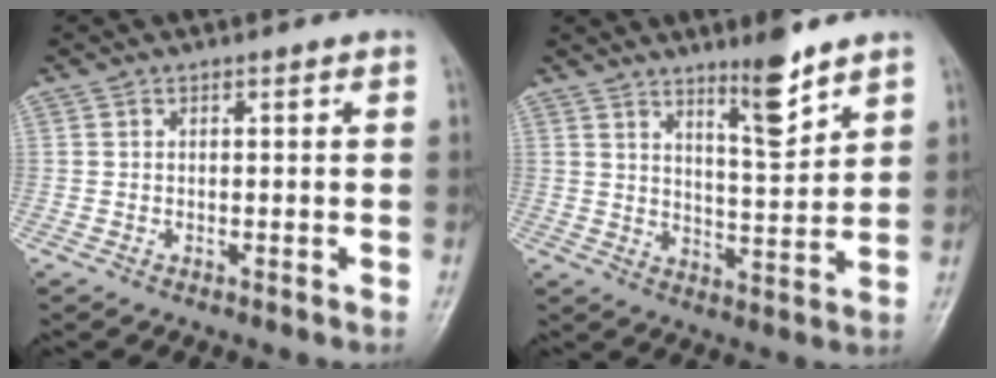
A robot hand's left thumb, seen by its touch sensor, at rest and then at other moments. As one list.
[{"total": 8.1, "force": [5.9, 1.3, 5.5], "torque": [-0.081, -0.053, 0.099]}]